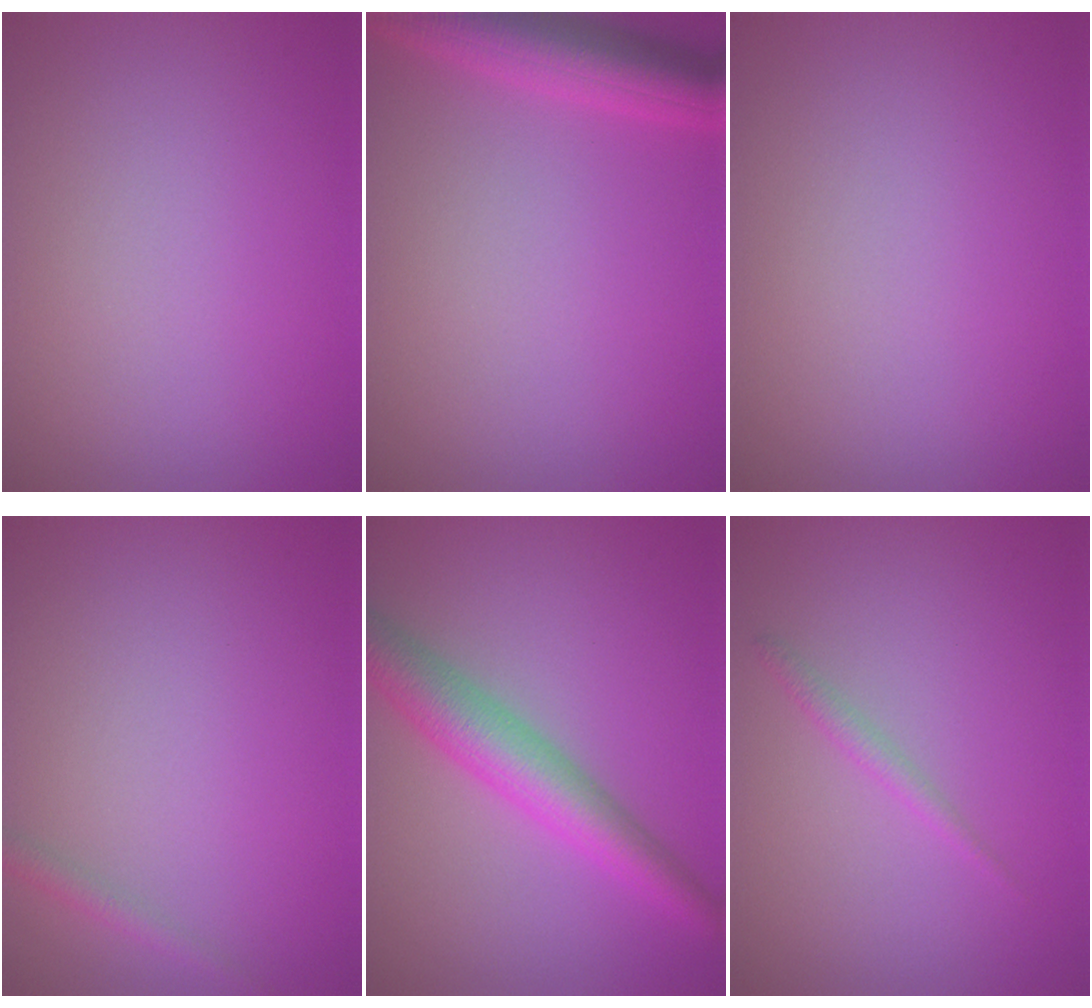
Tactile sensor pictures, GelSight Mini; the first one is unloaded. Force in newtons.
{"total": 5.2, "press": 5.2, "slide": 0.3}
{"total": 0.0}
{"total": 1.1, "press": 1.1, "slide": 0.1}
{"total": 5.3, "press": 5.3, "slide": 0.0}
{"total": 1.0, "press": 1.0, "slide": 0.1}